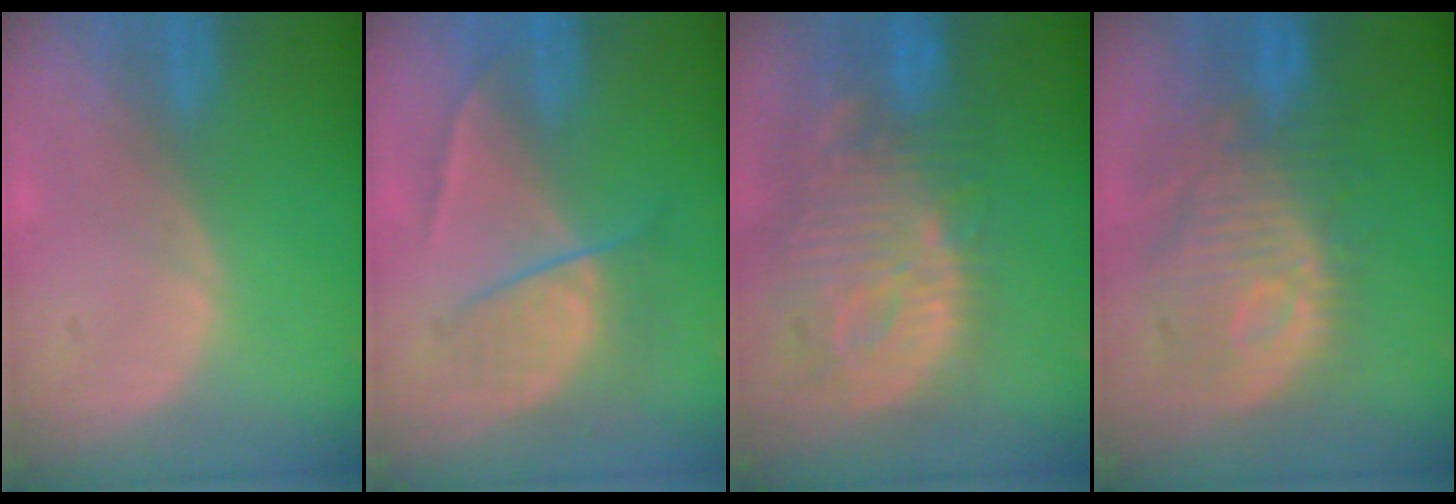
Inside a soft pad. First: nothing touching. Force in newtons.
{"total": 6.8, "press": 6.0, "slide": 3.2}
{"total": 13.6, "press": 11.8, "slide": 6.7}
{"total": 11.6, "press": 10.7, "slide": 4.4}